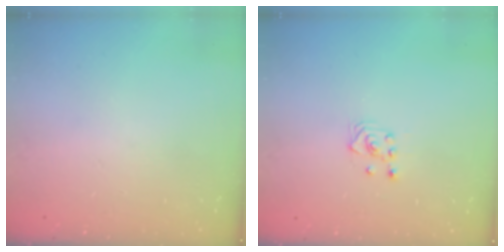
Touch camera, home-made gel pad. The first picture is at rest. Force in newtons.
{"total": 3.0, "press": 2.6, "slide": 1.5}